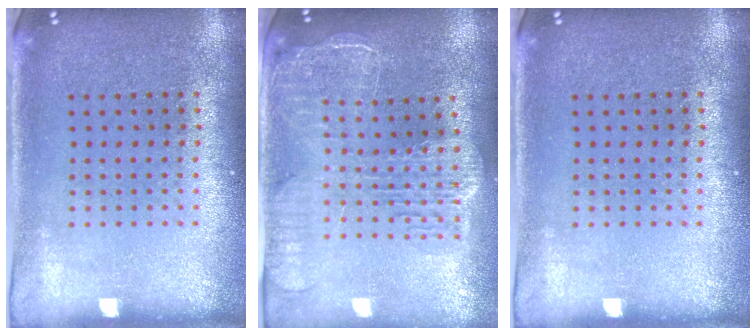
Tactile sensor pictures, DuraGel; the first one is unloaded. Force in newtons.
{"total": 2.5, "press": 2.2, "slide": 1.2}
{"total": 0.0}